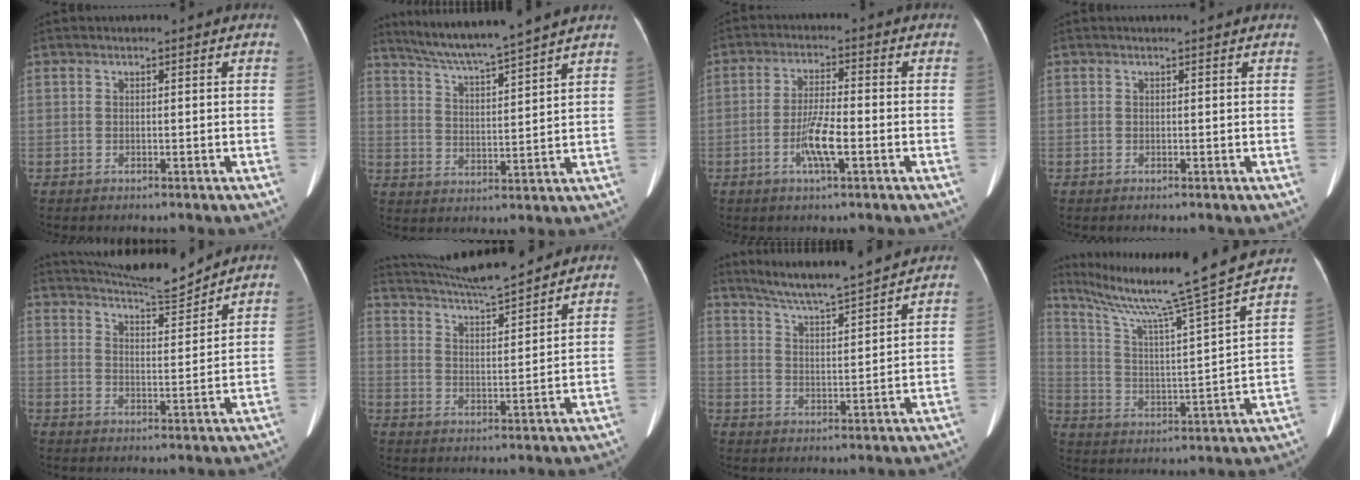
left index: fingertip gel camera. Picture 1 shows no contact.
{"total": 12.0, "force": [10.7, -1.4, 5.2], "torque": [-0.091, 0.010, 0.176]}
{"total": 5.6, "force": [-2.0, 0.5, 5.2], "torque": [-0.105, -0.006, -0.040]}
{"total": 2.1, "force": [2.0, 0.2, 0.6], "torque": [-0.010, 0.018, 0.021]}
{"total": 10.1, "force": [9.7, -0.1, 2.8], "torque": [-0.049, -0.005, 0.151]}
{"total": 16.0, "force": [14.6, 0.8, 6.4], "torque": [-0.117, 0.018, 0.232]}
{"total": 12.7, "force": [11.7, -0.5, 4.9], "torque": [-0.087, 0.011, 0.180]}
{"total": 24.2, "force": [19.8, -1.5, 13.8], "torque": [-0.232, -0.020, 0.288]}